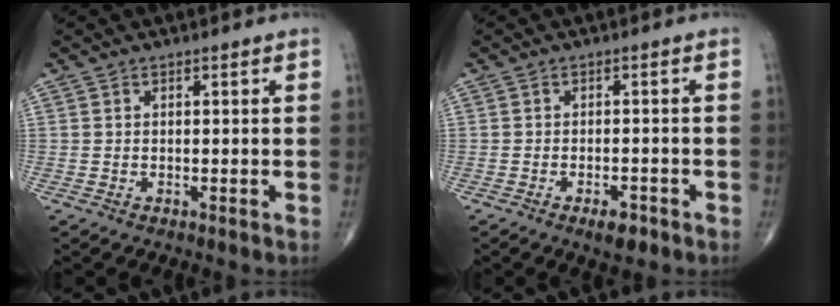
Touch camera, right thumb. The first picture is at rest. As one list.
[{"total": 3.3, "force": [-2.0, 1.3, 2.2], "torque": [-0.031, 0.004, -0.030]}]